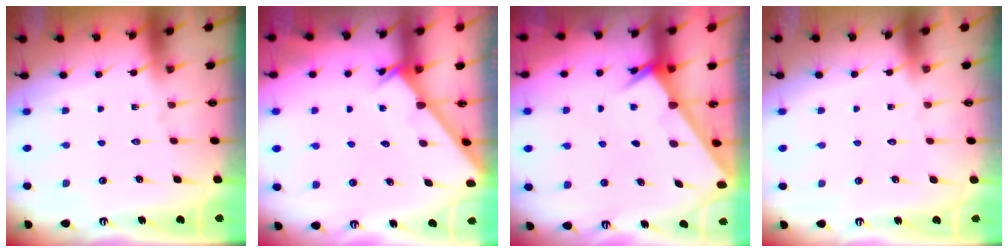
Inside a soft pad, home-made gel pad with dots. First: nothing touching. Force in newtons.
{"total": 1.9, "press": 1.9, "slide": 0.1}
{"total": 1.9, "press": 1.9, "slide": 0.0}
{"total": 1.8, "press": 1.7, "slide": 0.1}